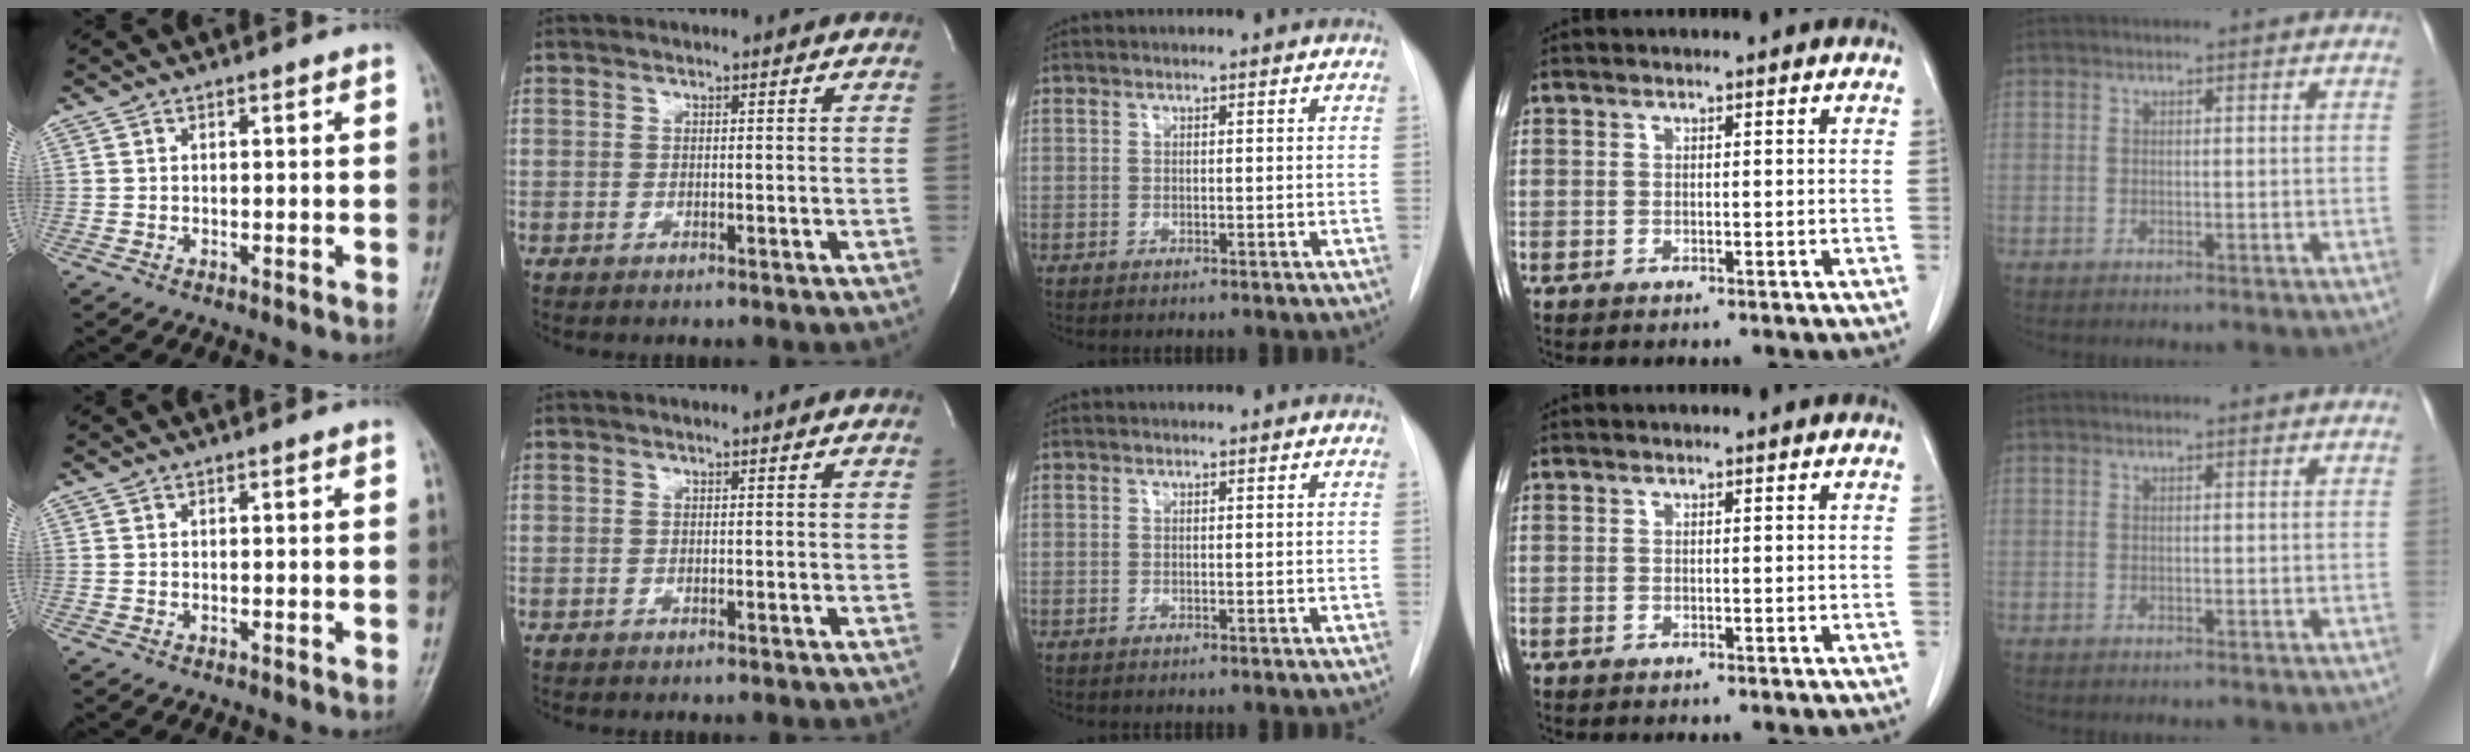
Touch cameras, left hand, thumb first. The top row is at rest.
{}